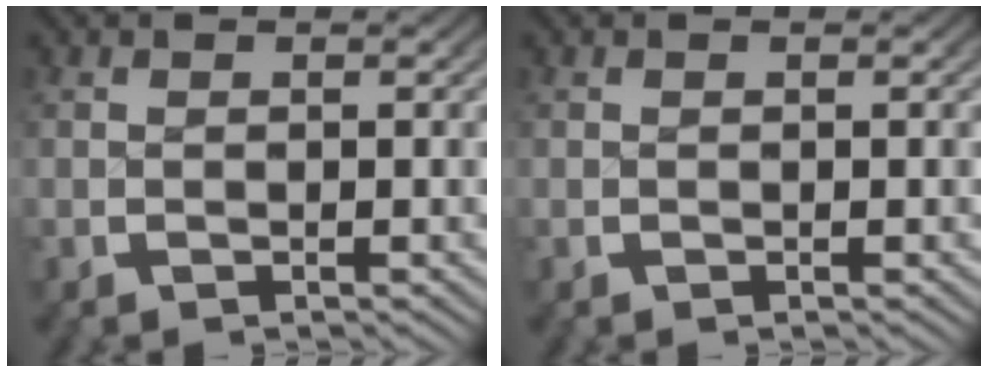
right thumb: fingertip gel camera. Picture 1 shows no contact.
{"total": 0.0}